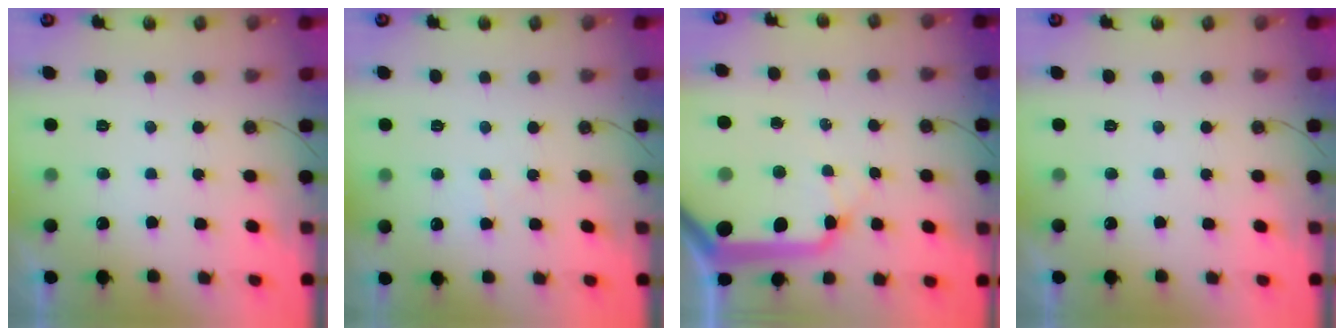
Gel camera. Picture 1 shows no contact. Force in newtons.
{"total": 5.6, "press": 5.6, "slide": 0.7}
{"total": 20.8, "press": 20.5, "slide": 3.5}
{"total": 0.0}